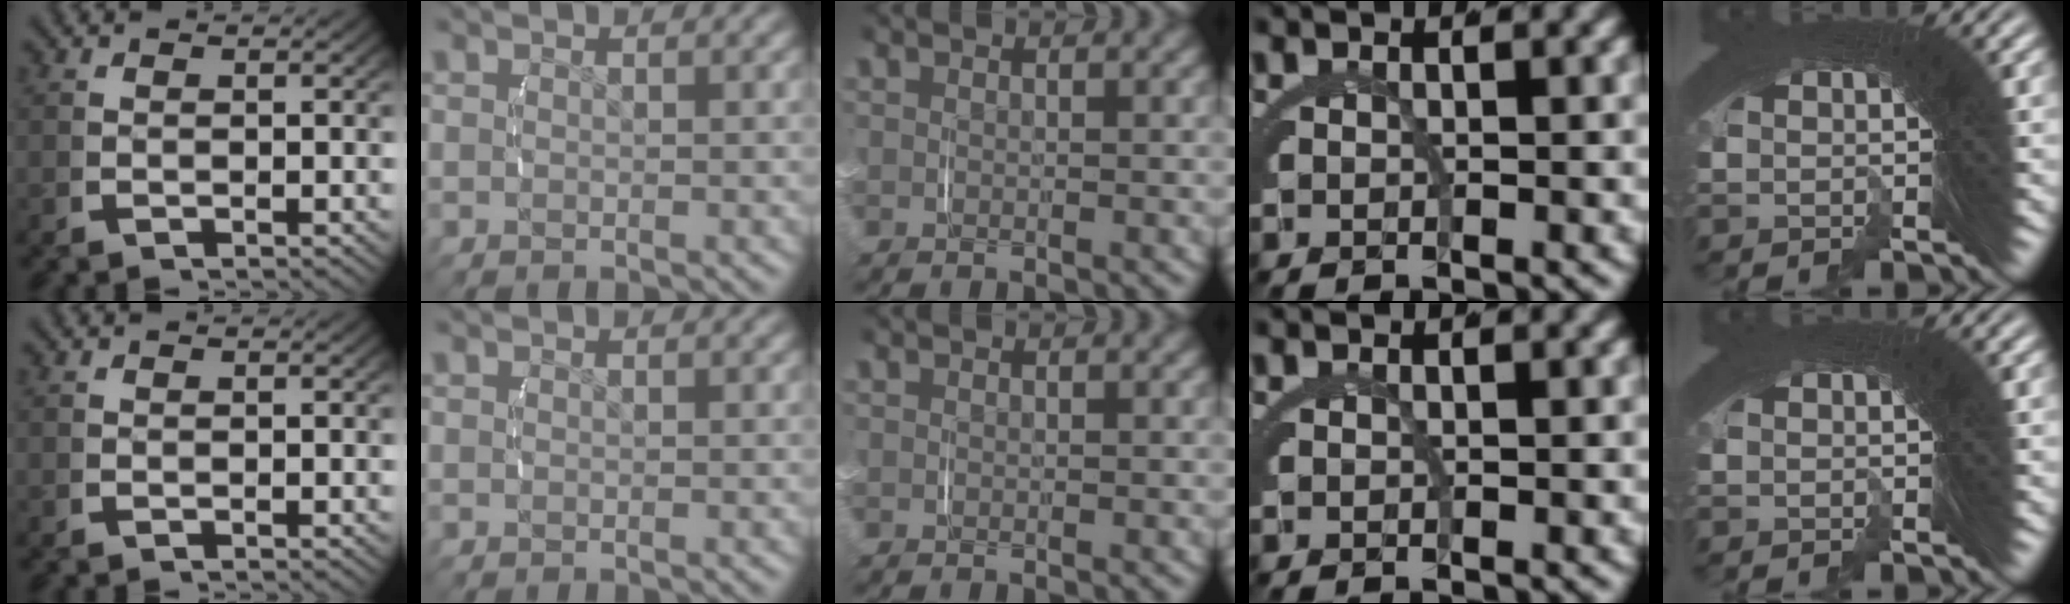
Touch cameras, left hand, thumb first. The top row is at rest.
{}